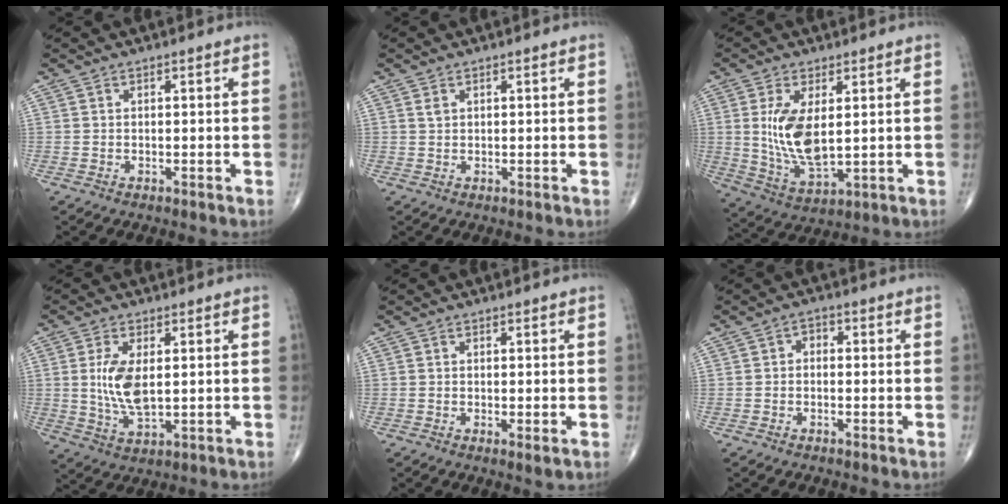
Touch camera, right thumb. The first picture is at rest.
{"total": 0.9, "force": [0.5, 0.6, 0.5], "torque": [-0.008, 0.001, 0.010]}
{"total": 11.1, "force": [1.8, 5.1, 9.7], "torque": [-0.187, -0.023, 0.047]}
{"total": 8.3, "force": [1.0, 3.9, 7.3], "torque": [-0.147, -0.014, 0.027]}
{"total": 1.6, "force": [-0.4, 0.3, 1.6], "torque": [-0.034, -0.009, -0.007]}
{"total": 2.0, "force": [-0.2, 1.5, 1.3], "torque": [-0.006, 0.011, -0.013]}